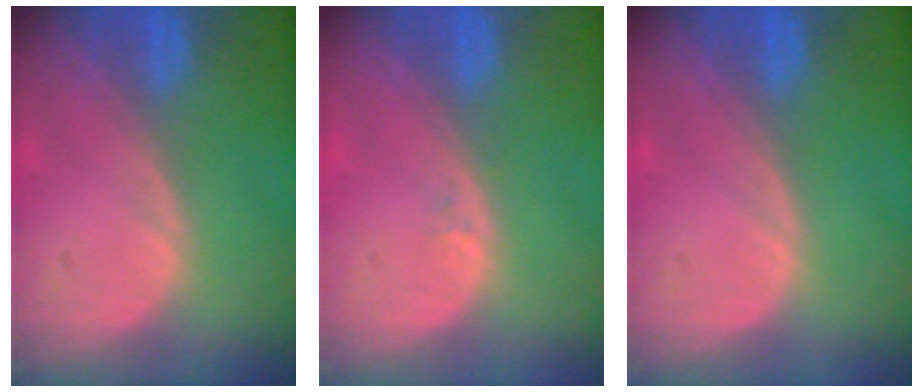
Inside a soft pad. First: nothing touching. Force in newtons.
{"total": 0.6, "press": 0.5, "slide": 0.4}
{"total": 0.0}